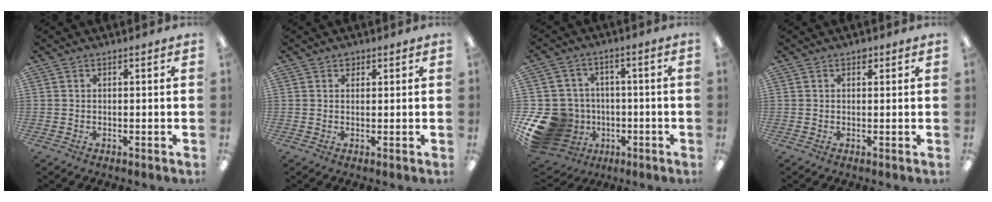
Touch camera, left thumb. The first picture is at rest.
{"total": 1.3, "force": [1.0, 0.8, 0.3], "torque": [0.002, -0.003, 0.017]}
{"total": 16.6, "force": [-5.5, 14.1, 6.8], "torque": [-0.153, 0.035, -0.070]}
{"total": 1.4, "force": [0.8, 0.9, 0.6], "torque": [-0.005, -0.001, 0.013]}